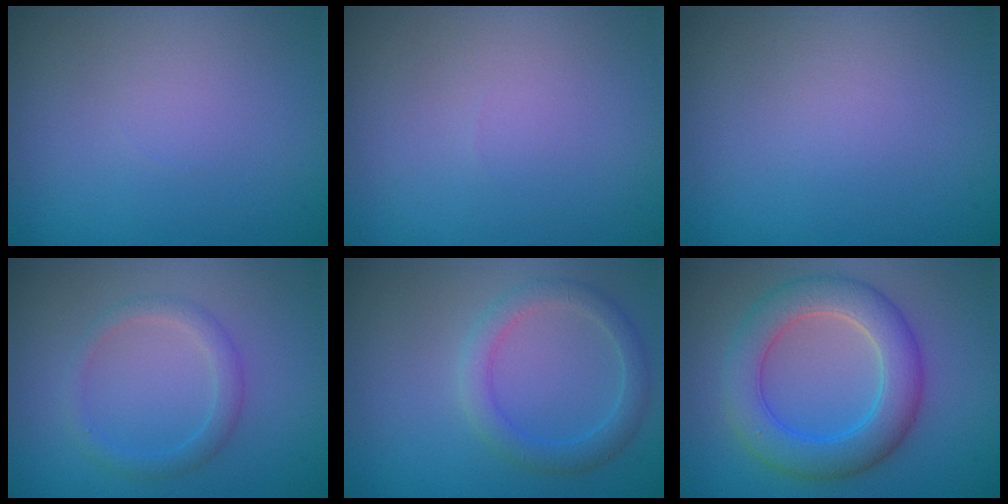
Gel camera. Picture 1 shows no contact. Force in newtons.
{"total": 0.0}
{"total": 0.0}
{"total": 1.9, "press": 1.9, "slide": 0.1}
{"total": 2.7, "press": 2.7, "slide": 0.2}
{"total": 6.1, "press": 6.1, "slide": 0.2}